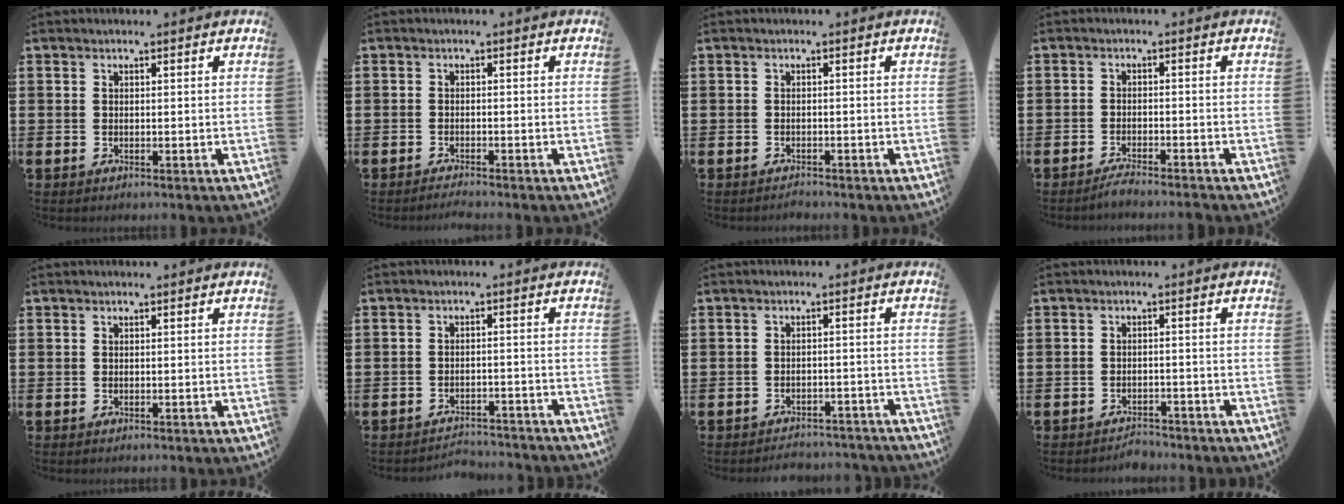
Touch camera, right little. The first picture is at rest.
{"total": 1.0, "force": [-0.9, -0.1, 0.3], "torque": [-0.006, -0.002, -0.018]}
{"total": 0.6, "force": [-0.6, 0.1, 0.0], "torque": [-0.003, -0.002, -0.014]}
{"total": 1.9, "force": [-1.7, -0.2, 0.7], "torque": [-0.012, 0.004, -0.034]}
{"total": 0.0}
{"total": 2.6, "force": [-2.6, 0.0, -0.1], "torque": [-0.005, 0.003, -0.056]}
{"total": 2.3, "force": [-2.3, 0.1, -0.1], "torque": [-0.006, 0.003, -0.050]}
{"total": 1.8, "force": [-1.8, 0.2, 0.0], "torque": [-0.006, 0.005, -0.040]}